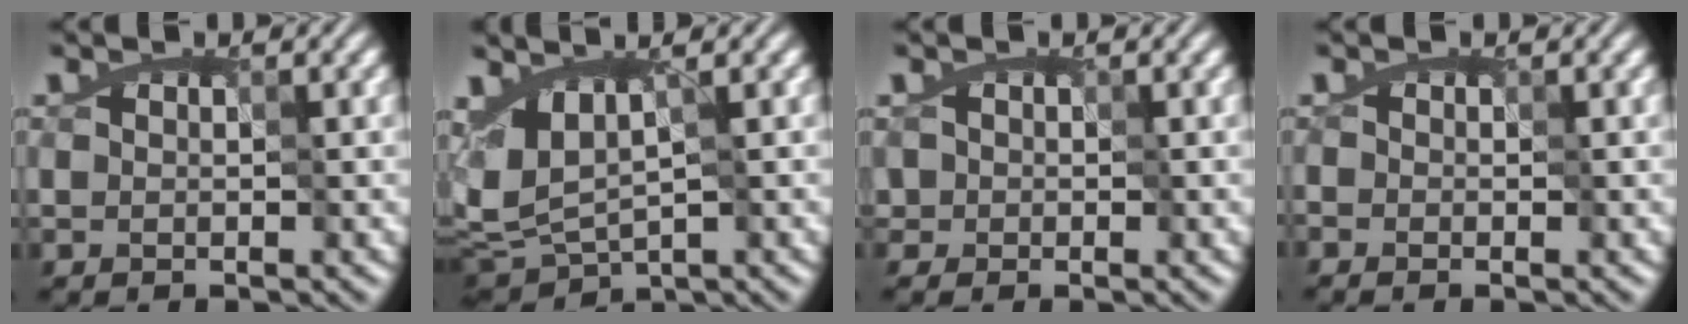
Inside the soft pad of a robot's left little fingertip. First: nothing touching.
{"total": 3.2, "force": [0.1, 1.6, 2.8], "torque": [-0.059, -0.004, 0.005]}
{"total": 1.0, "force": [-0.1, 1.0, 0.2], "torque": [-0.007, 0.001, 0.002]}
{"total": 0.0}